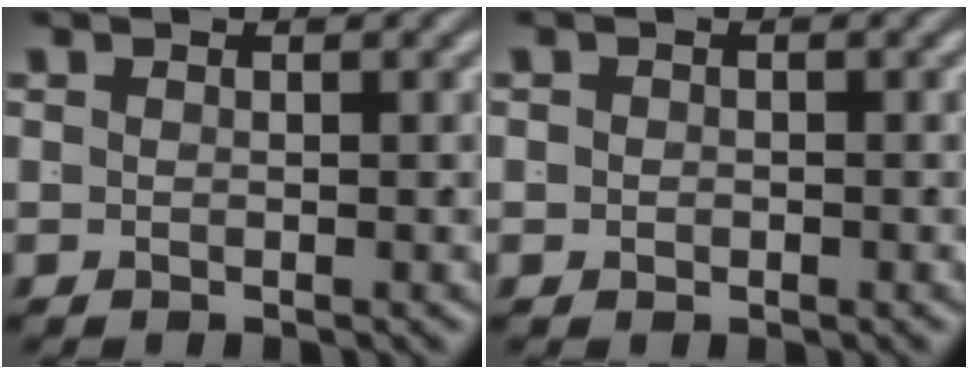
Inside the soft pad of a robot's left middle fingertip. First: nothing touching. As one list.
[{"total": 1.0, "force": [-0.3, 0.9, 0.3], "torque": [-0.012, -0.007, -0.002]}]